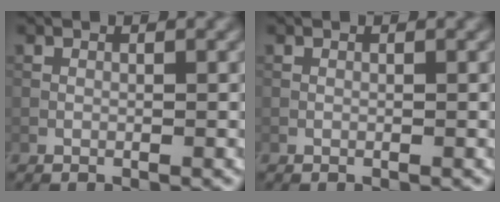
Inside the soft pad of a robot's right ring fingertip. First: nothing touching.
{"total": 0.0}